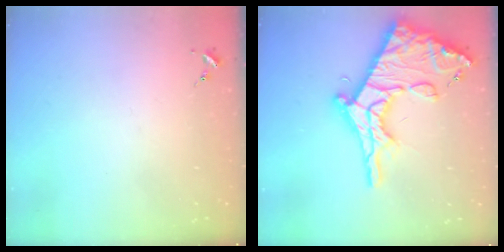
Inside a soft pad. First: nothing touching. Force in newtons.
{"total": 27.1, "press": 27.0, "slide": 2.1}